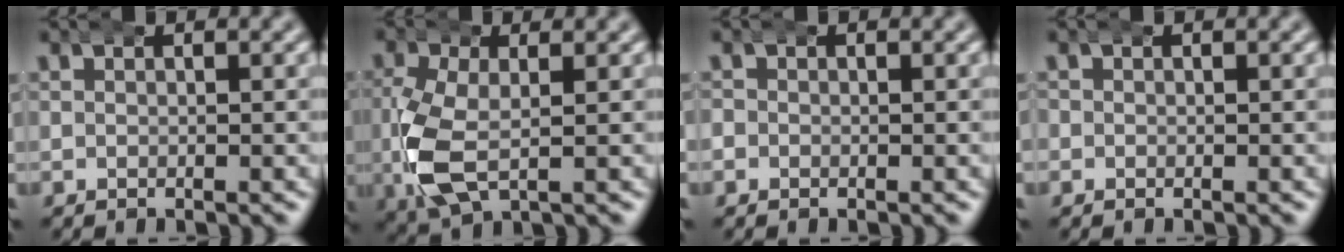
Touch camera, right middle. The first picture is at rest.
{"total": 6.4, "force": [-1.5, 4.0, 4.8], "torque": [-0.127, -0.020, -0.013]}
{"total": 1.1, "force": [-0.2, 1.1, 0.1], "torque": [-0.011, 0.002, -0.009]}
{"total": 0.6, "force": [-0.1, 0.5, -0.1], "torque": [0.000, 0.000, -0.005]}